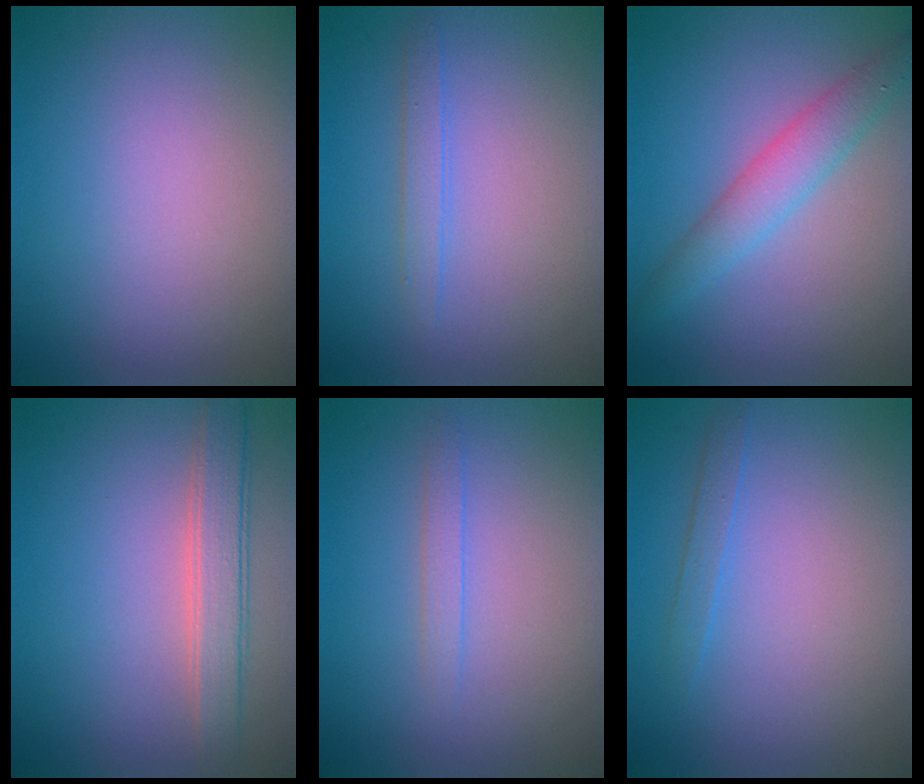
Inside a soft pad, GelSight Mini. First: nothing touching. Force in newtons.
{"total": 1.4, "press": 1.4, "slide": 0.1}
{"total": 3.3, "press": 3.3, "slide": 0.0}
{"total": 3.1, "press": 3.1, "slide": 0.3}
{"total": 1.1, "press": 1.1, "slide": 0.0}
{"total": 1.1, "press": 1.1, "slide": 0.1}